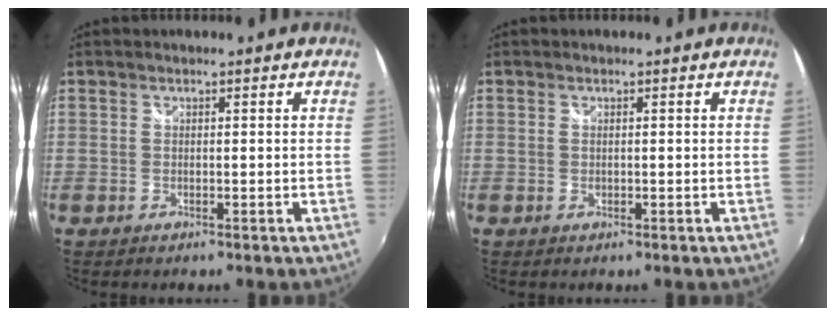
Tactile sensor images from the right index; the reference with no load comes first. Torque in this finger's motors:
{"motor_torque": [0.07, 0.16, 0.08, 0.01]}